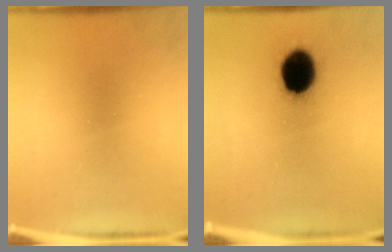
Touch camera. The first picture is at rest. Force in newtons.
{"total": 13.2}